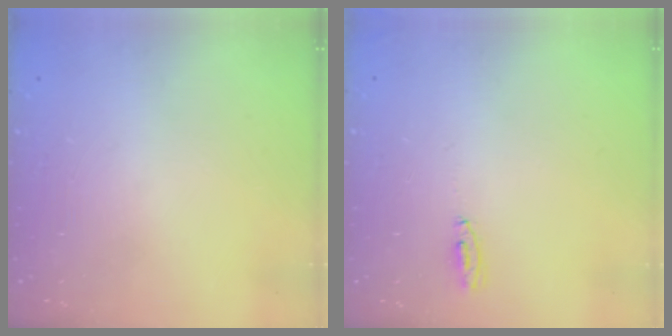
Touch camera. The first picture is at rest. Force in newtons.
{"total": 3.3, "press": 3.0, "slide": 1.5}